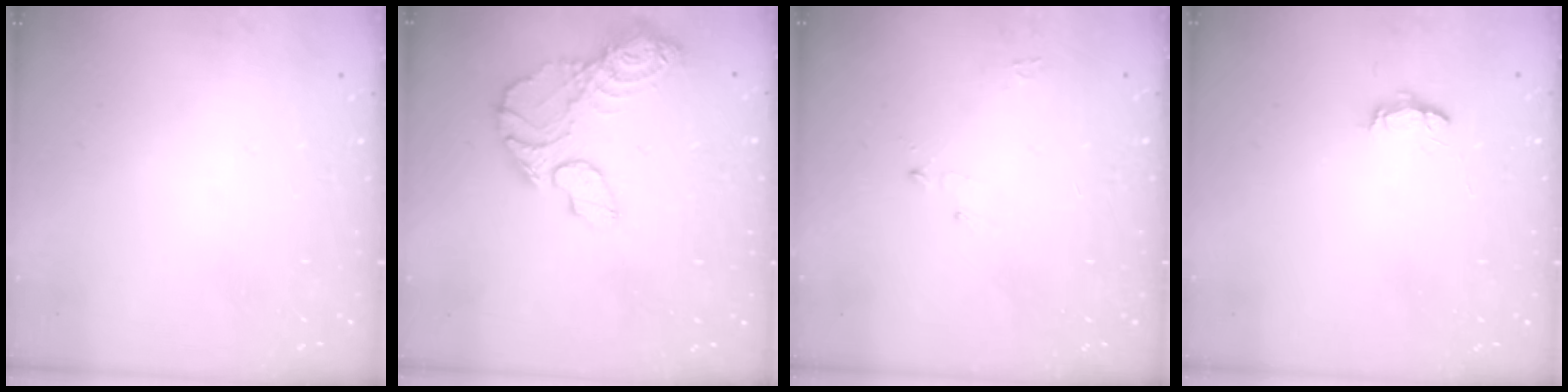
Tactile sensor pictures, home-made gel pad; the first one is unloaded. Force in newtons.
{"total": 12.6, "press": 12.6, "slide": 0.9}
{"total": 2.7, "press": 2.6, "slide": 0.3}
{"total": 3.9, "press": 3.9, "slide": 0.5}